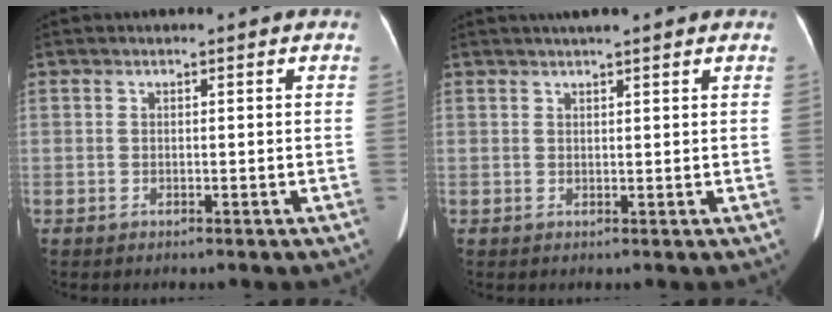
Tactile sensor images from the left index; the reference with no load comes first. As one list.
[{"total": 4.8, "force": [4.0, 0.2, 2.6], "torque": [-0.036, 0.028, 0.056]}]